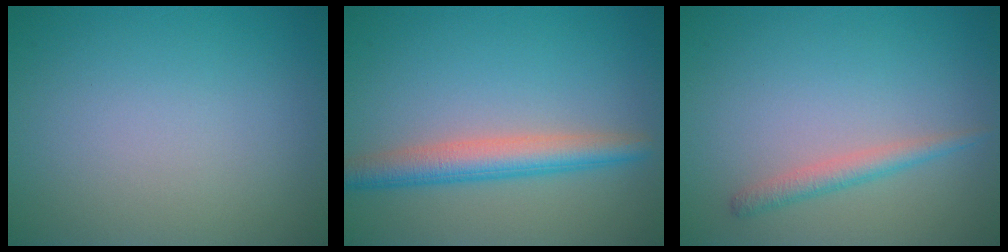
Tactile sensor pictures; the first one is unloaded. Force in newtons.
{"total": 4.8, "press": 4.8, "slide": 0.1}
{"total": 1.8, "press": 1.8, "slide": 0.1}